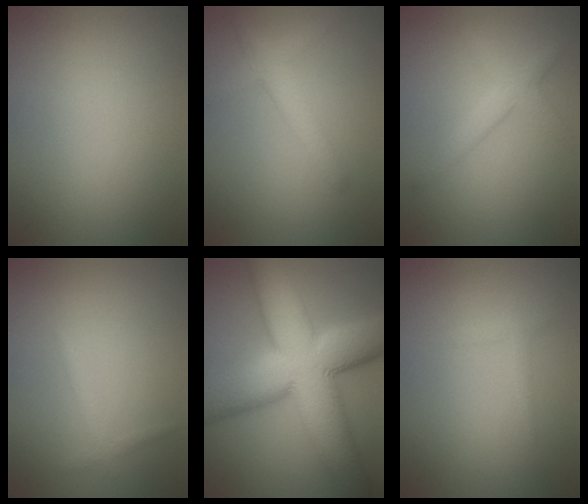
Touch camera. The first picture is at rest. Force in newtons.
{"total": 2.9, "press": 2.9, "slide": 0.1}
{"total": 2.6, "press": 2.6, "slide": 0.1}
{"total": 1.1, "press": 1.1, "slide": 0.1}
{"total": 15.7, "press": 15.7, "slide": 0.4}
{"total": 0.9, "press": 0.9, "slide": 0.1}